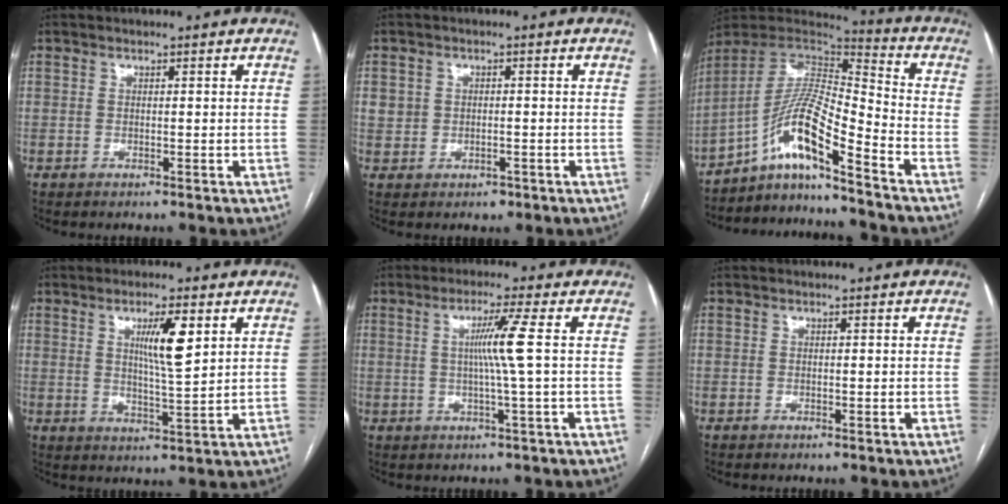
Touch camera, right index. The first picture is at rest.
{"total": 3.3, "force": [-0.3, 3.0, 1.2], "torque": [-0.019, 0.009, 0.009]}
{"total": 12.2, "force": [-8.1, 0.7, 9.1], "torque": [-0.174, 0.020, -0.146]}
{"total": 7.0, "force": [2.8, 0.6, 6.4], "torque": [-0.112, -0.006, 0.048]}
{"total": 5.8, "force": [0.8, -1.6, 5.5], "torque": [-0.101, -0.001, 0.016]}
{"total": 0.0}